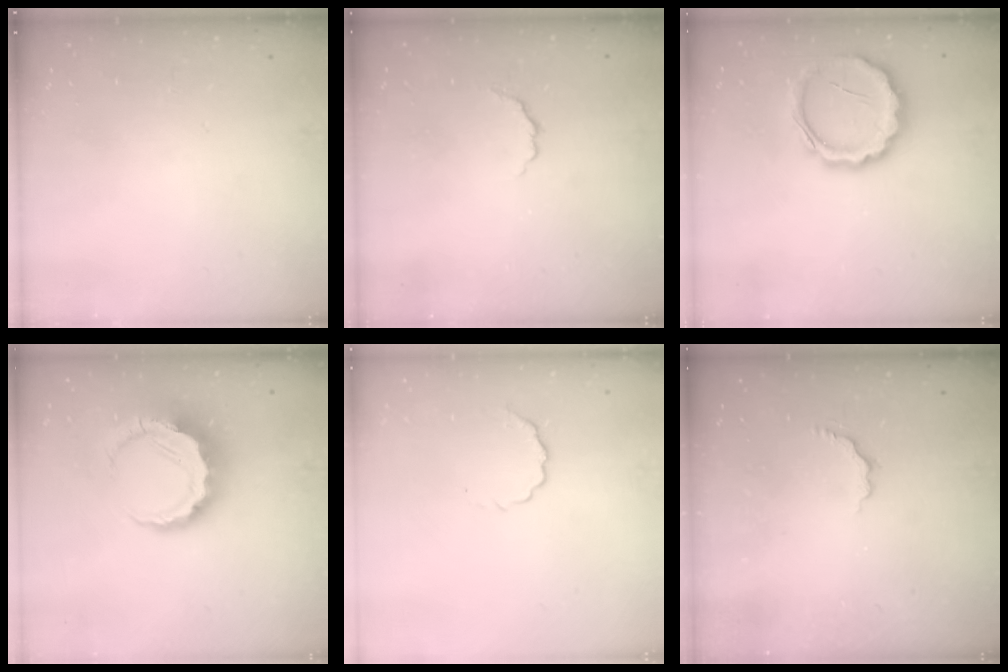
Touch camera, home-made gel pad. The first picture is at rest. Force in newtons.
{"total": 2.7, "press": 2.6, "slide": 0.9}
{"total": 12.5, "press": 12.5, "slide": 1.1}
{"total": 9.9, "press": 9.6, "slide": 2.1}
{"total": 4.4, "press": 4.2, "slide": 1.1}
{"total": 2.8, "press": 2.6, "slide": 0.9}